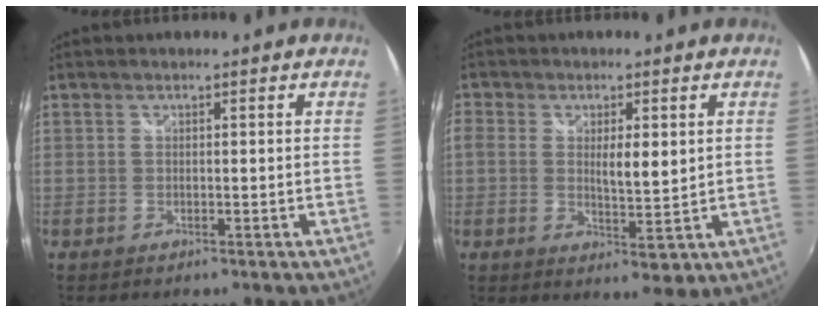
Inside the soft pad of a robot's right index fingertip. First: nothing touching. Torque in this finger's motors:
{"motor_torque": [1.91, 0.23, 0.33, 0.12]}